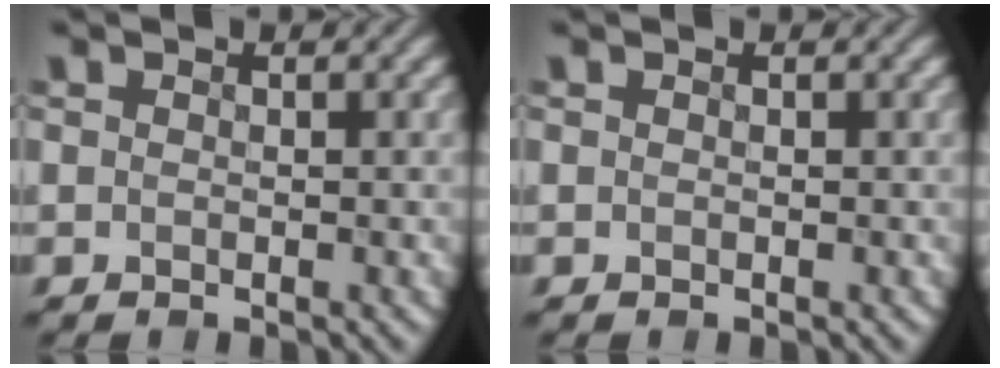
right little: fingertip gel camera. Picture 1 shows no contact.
{"total": 0.0}